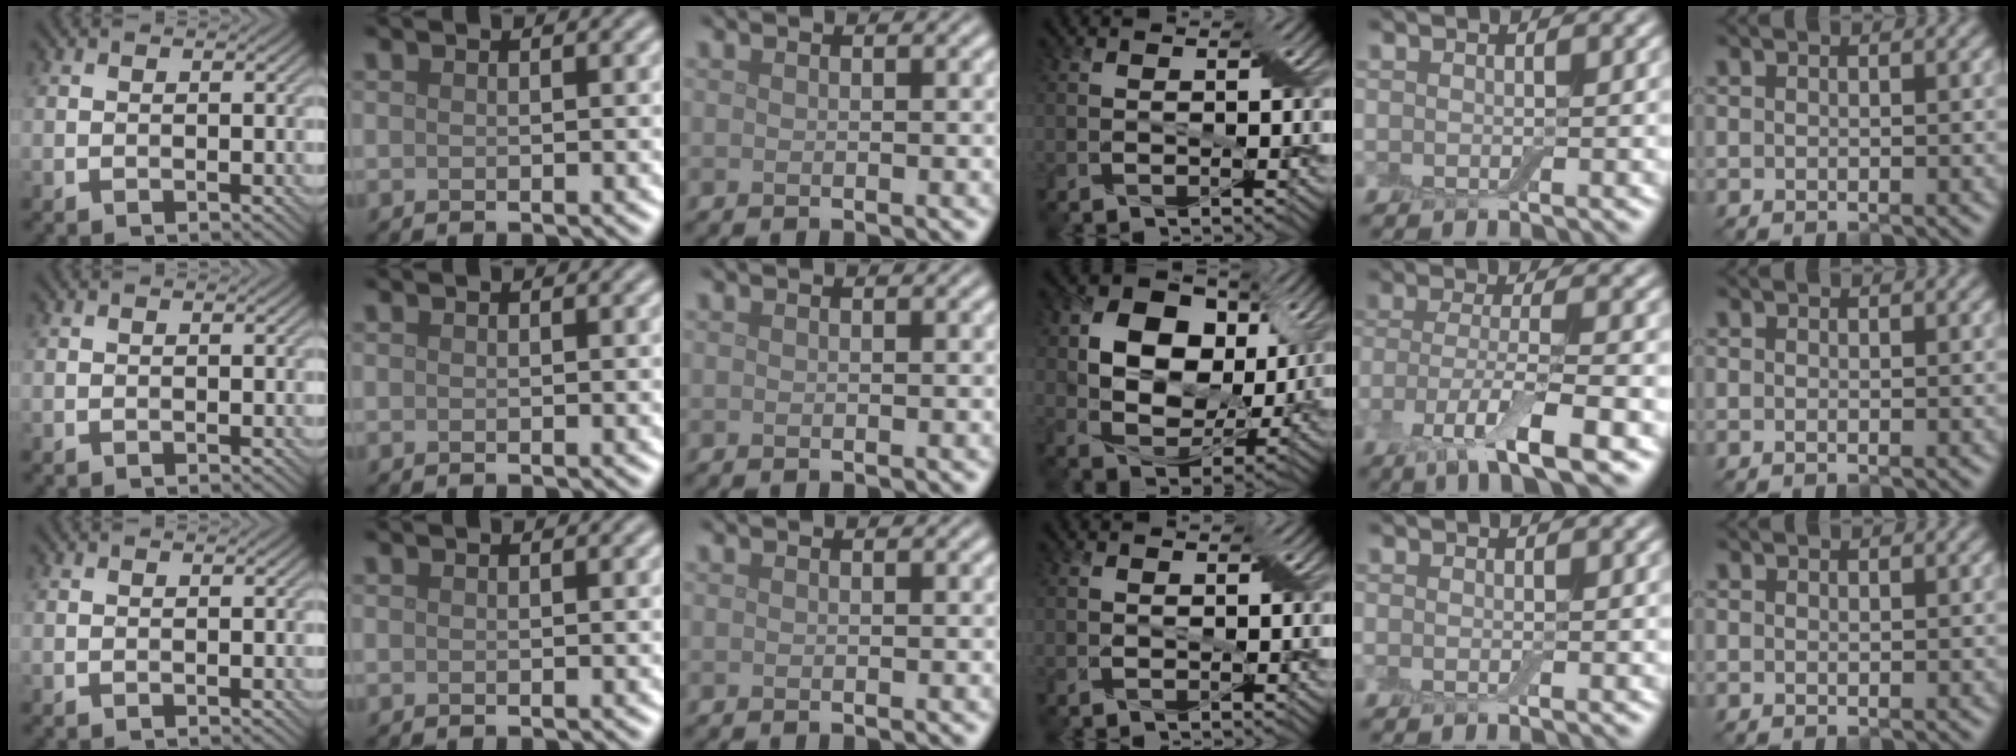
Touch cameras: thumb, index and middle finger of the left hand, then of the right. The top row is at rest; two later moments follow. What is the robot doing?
{"motion": "wipe", "object": "dish"}